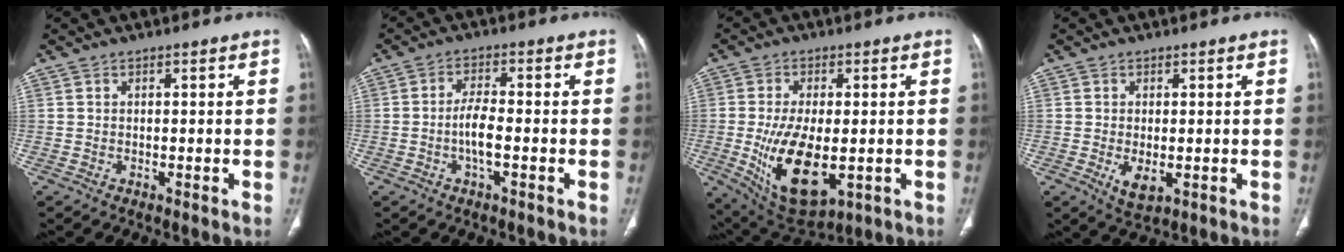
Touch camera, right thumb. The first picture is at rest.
{"total": 4.6, "force": [-1.3, 1.3, 4.3], "torque": [-0.091, 0.010, -0.027]}
{"total": 14.8, "force": [-2.7, 7.4, 12.6], "torque": [-0.221, -0.018, -0.023]}
{"total": 4.0, "force": [-0.9, 2.0, 3.4], "torque": [-0.060, -0.010, -0.006]}